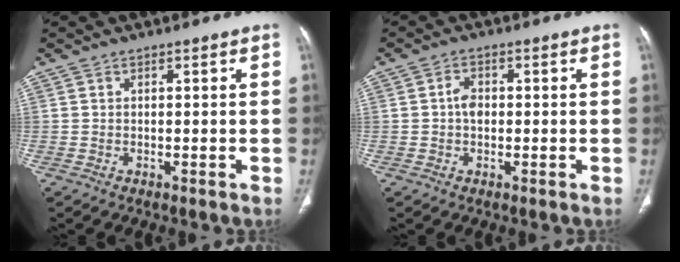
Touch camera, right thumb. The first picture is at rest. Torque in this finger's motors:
{"motor_torque": [0.52, 0.26, 0.28, -0.30, 0.01]}